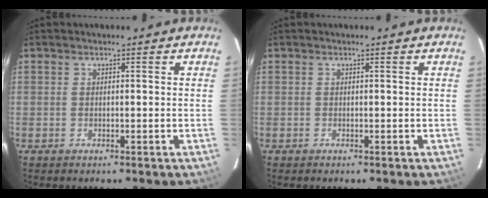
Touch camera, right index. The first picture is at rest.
{"total": 0.0}